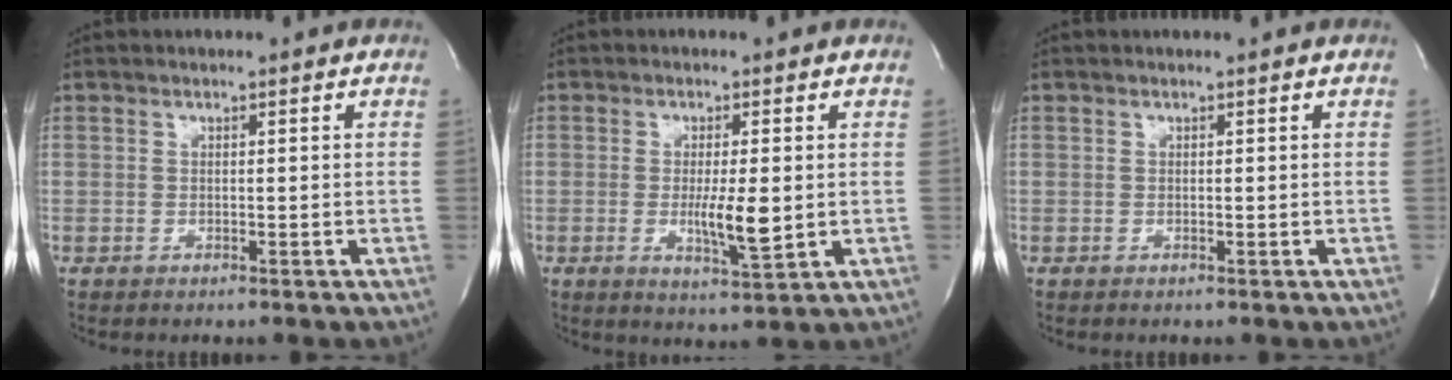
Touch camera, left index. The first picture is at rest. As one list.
[{"total": 5.6, "force": [-0.4, 0.8, 5.5], "torque": [-0.099, -0.015, -0.006]}, {"total": 0.0}]